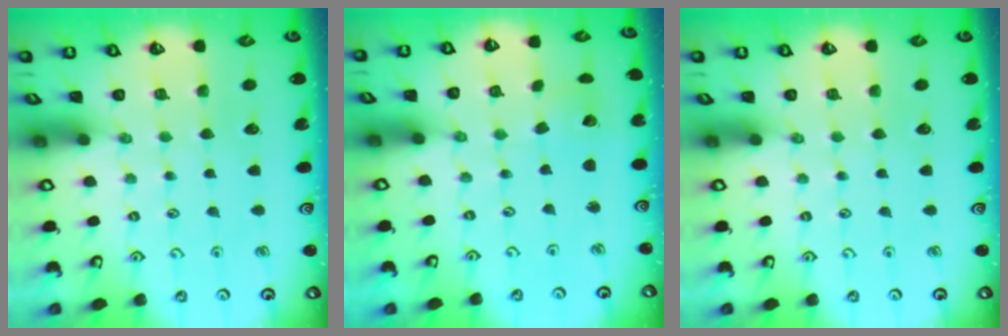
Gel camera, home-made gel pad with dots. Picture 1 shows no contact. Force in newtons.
{"total": 2.0, "press": 2.0, "slide": 0.1}
{"total": 0.0}